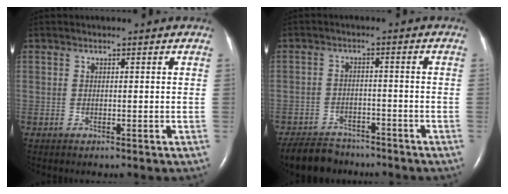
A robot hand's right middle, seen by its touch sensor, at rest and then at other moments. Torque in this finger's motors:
{"motor_torque": [0.42, -0.44, 0.00, 0.00]}